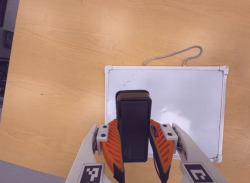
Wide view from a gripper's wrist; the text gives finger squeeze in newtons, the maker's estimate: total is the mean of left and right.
{"total": 7.7, "left": 6.8, "right": 8.6}